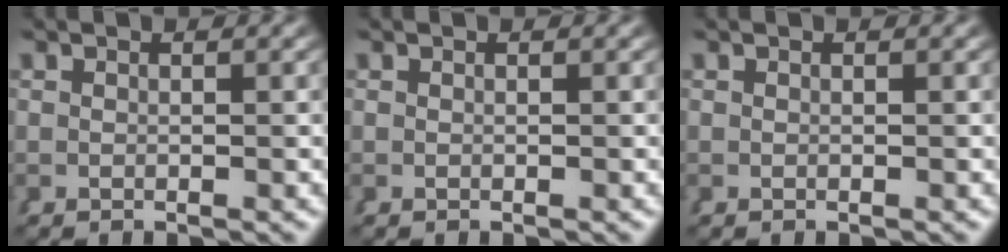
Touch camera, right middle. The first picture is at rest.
{"total": 0.0}
{"total": 0.0}